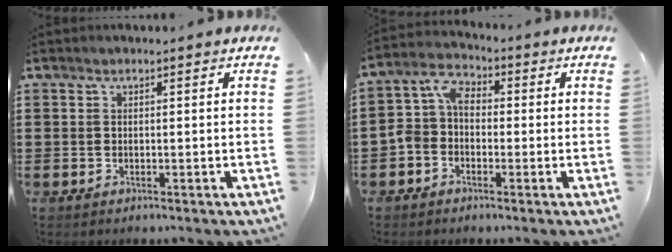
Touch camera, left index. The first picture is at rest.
{"total": 4.8, "force": [-1.3, 3.6, 2.9], "torque": [-0.083, 0.010, -0.036]}